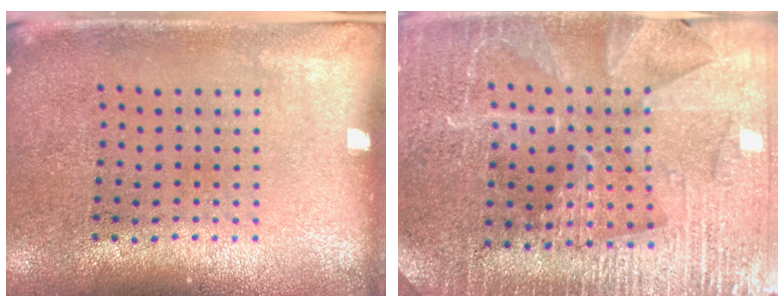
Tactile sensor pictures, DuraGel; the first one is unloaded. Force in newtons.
{"total": 3.6, "press": 3.5, "slide": 0.9}